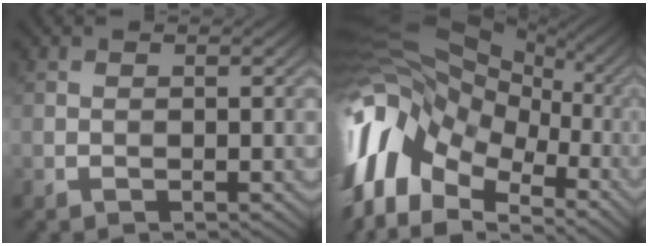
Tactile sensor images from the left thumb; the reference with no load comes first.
{"total": 18.1, "force": [-3.7, 12.1, 12.8], "torque": [-0.287, -0.005, -0.054]}